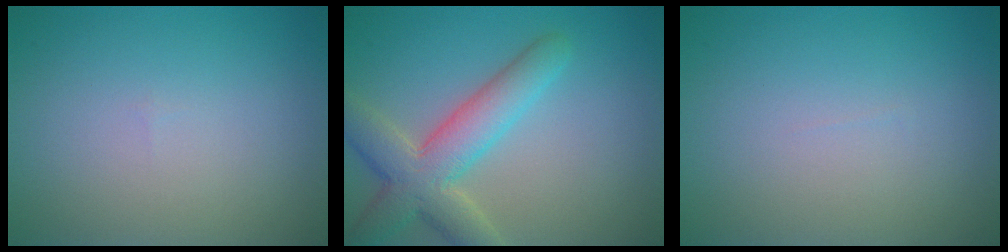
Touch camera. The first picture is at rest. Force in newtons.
{"total": 6.1, "press": 6.1, "slide": 0.4}
{"total": 0.0}